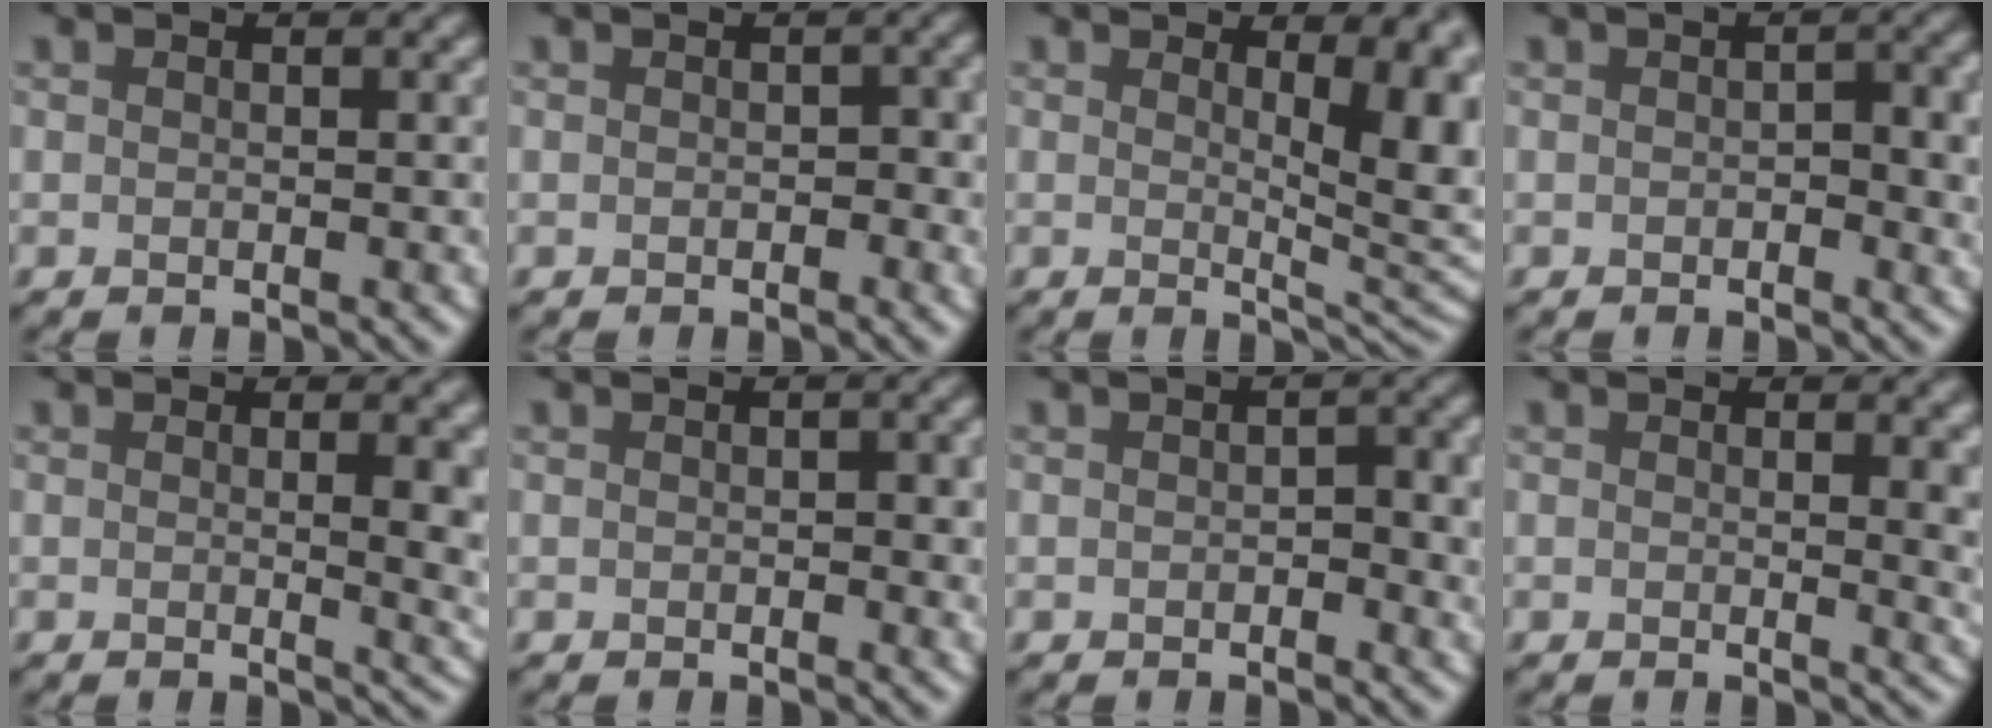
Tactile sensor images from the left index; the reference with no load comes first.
{"total": 1.2, "force": [-0.2, 0.8, 0.9], "torque": [-0.010, -0.002, -0.002]}
{"total": 8.9, "force": [2.4, 3.9, 7.7], "torque": [-0.055, -0.006, 0.036]}
{"total": 3.7, "force": [-0.1, 1.7, 3.3], "torque": [-0.036, -0.001, -0.002]}
{"total": 5.6, "force": [0.6, 2.3, 5.1], "torque": [-0.033, -0.004, 0.013]}
{"total": 1.6, "force": [0.0, 0.7, 1.5], "torque": [-0.016, -0.002, 0.001]}
{"total": 3.3, "force": [-0.1, 1.5, 2.9], "torque": [-0.035, -0.001, -0.002]}
{"total": 3.7, "force": [0.7, 1.5, 3.3], "torque": [-0.025, -0.004, 0.011]}